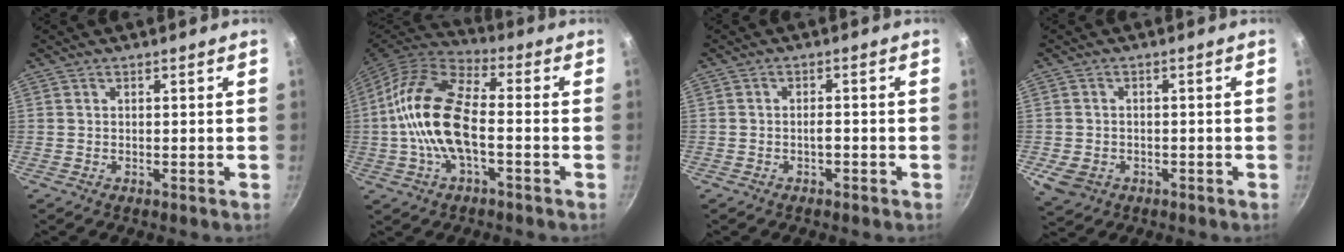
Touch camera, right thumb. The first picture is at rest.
{"total": 16.5, "force": [-1.8, 7.8, 14.4], "torque": [-0.294, 0.034, -0.040]}
{"total": 1.5, "force": [-0.8, 0.8, 0.9], "torque": [-0.009, 0.008, -0.014]}
{"total": 4.6, "force": [-1.7, 3.8, 2.1], "torque": [-0.045, 0.004, -0.019]}